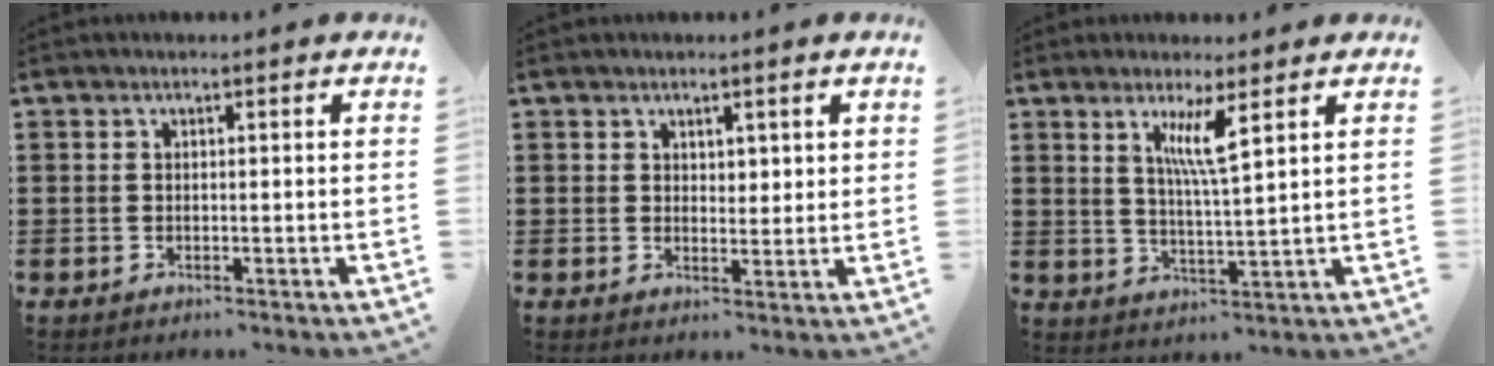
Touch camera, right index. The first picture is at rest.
{"total": 2.2, "force": [1.7, 1.2, 0.4], "torque": [-0.004, 0.004, 0.031]}
{"total": 5.6, "force": [2.9, 0.2, 4.9], "torque": [-0.104, -0.001, 0.046]}